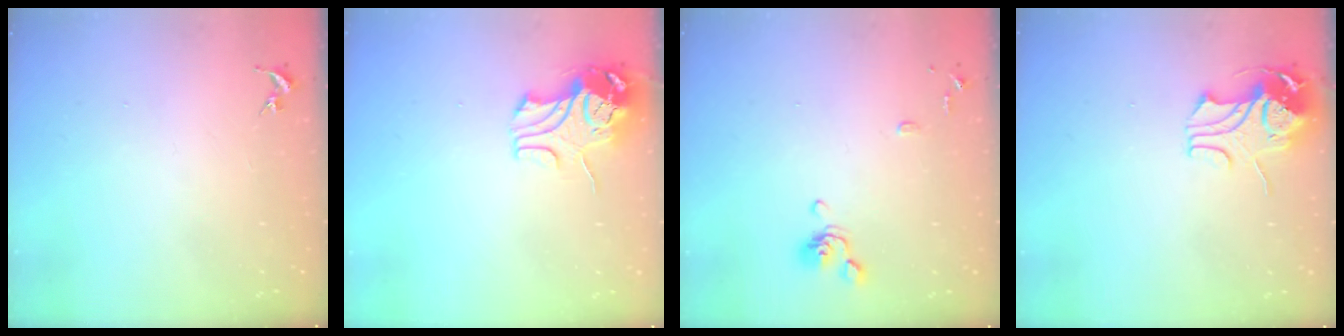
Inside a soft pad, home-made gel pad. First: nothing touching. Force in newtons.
{"total": 9.6, "press": 9.5, "slide": 1.0}
{"total": 9.1, "press": 9.0, "slide": 1.4}
{"total": 9.9, "press": 9.7, "slide": 1.7}